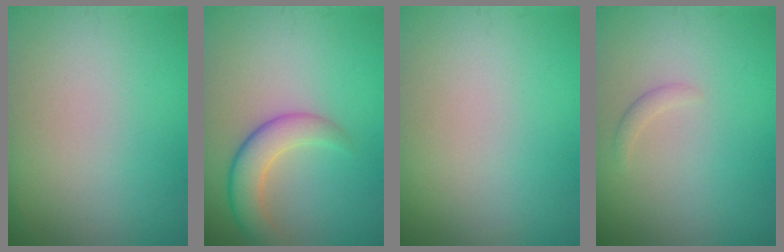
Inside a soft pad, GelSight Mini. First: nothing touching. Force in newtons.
{"total": 4.0, "press": 4.0, "slide": 0.2}
{"total": 0.0}
{"total": 0.8, "press": 0.8, "slide": 0.0}